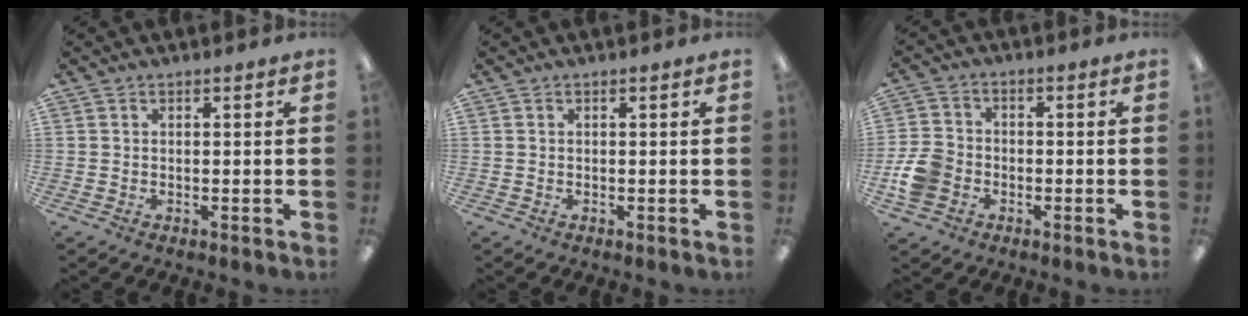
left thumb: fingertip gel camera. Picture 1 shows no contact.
{"total": 0.0}
{"total": 7.7, "force": [-2.3, 6.3, 3.9], "torque": [-0.082, 0.017, -0.042]}